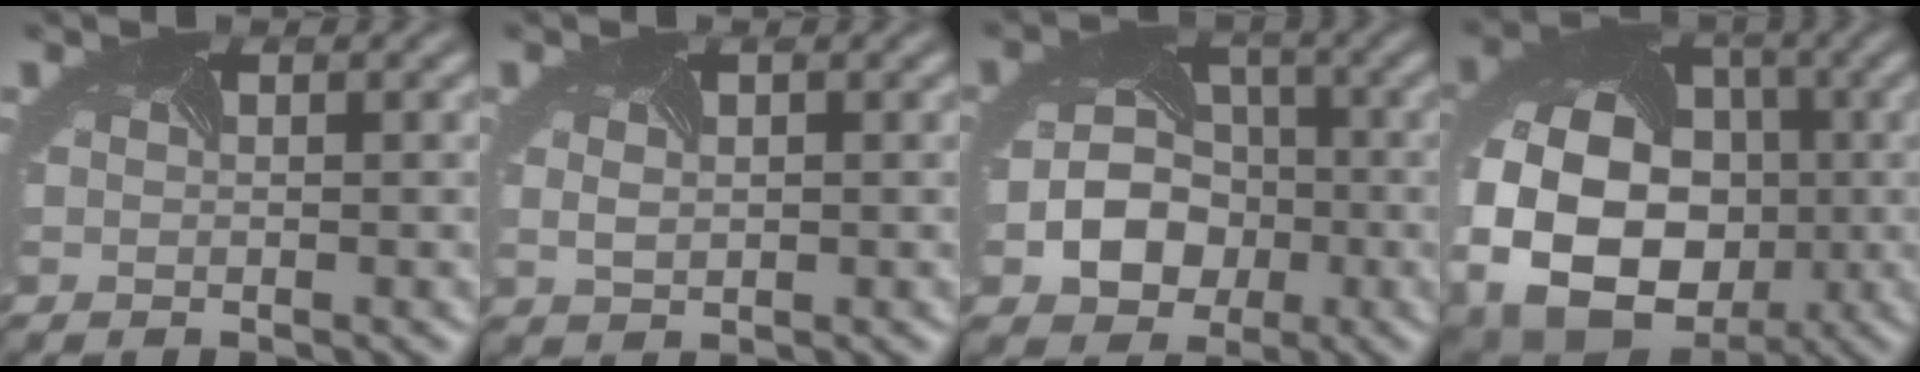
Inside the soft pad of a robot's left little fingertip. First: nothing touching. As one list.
[{"total": 1.5, "force": [0.2, 1.0, 1.1], "torque": [-0.025, 0.000, 0.015]}, {"total": 5.5, "force": [-2.0, 4.4, 2.6], "torque": [-0.055, -0.019, -0.024]}, {"total": 15.0, "force": [-3.2, 11.3, 9.4], "torque": [-0.181, -0.033, -0.033]}]